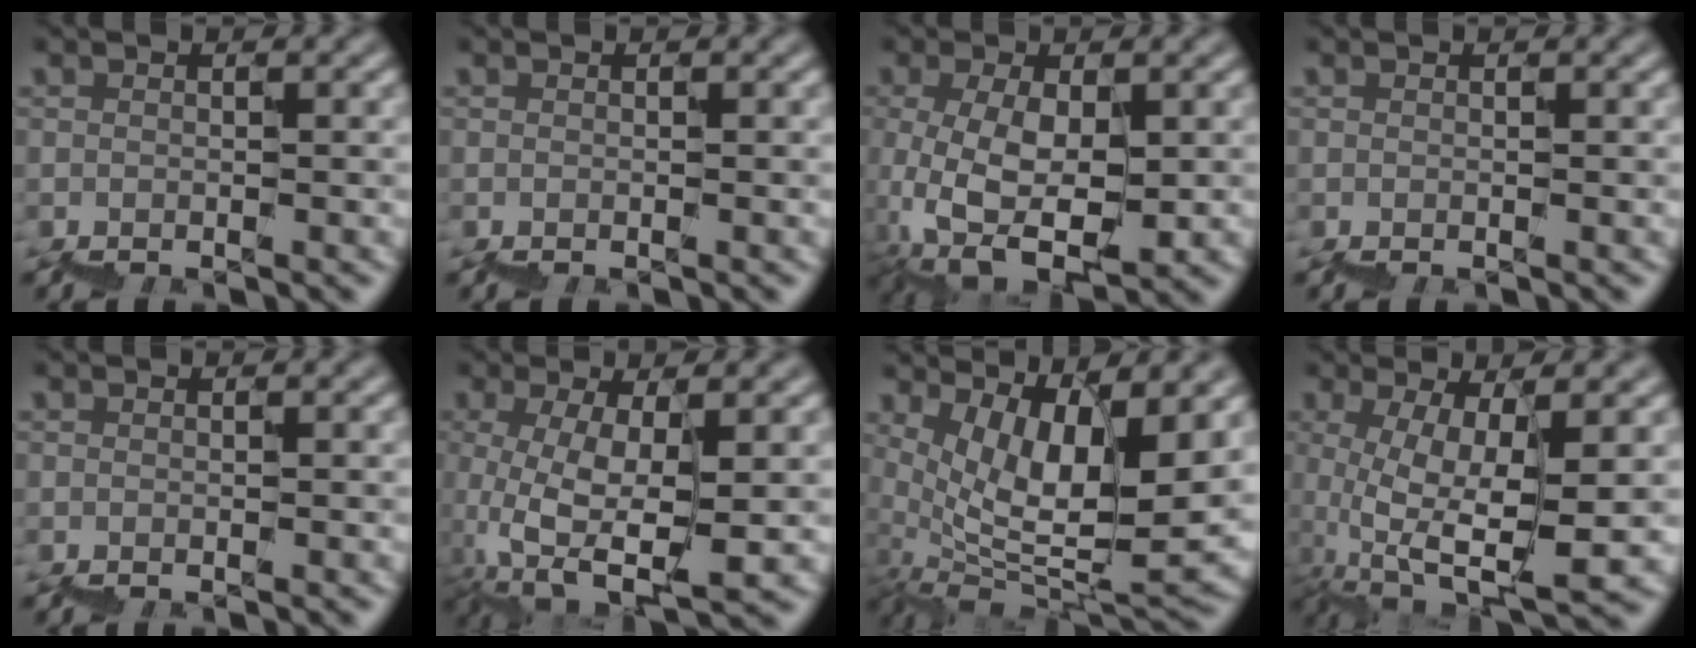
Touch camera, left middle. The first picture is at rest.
{"total": 0.0}
{"total": 6.3, "force": [0.9, 3.4, 5.2], "torque": [-0.112, -0.010, 0.026]}
{"total": 0.0}
{"total": 0.0}
{"total": 5.8, "force": [1.7, 1.9, 5.2], "torque": [-0.100, -0.003, 0.039]}
{"total": 9.3, "force": [4.6, 2.7, 7.5], "torque": [-0.126, -0.013, 0.097]}
{"total": 7.2, "force": [3.2, 1.9, 6.1], "torque": [-0.118, -0.007, 0.071]}